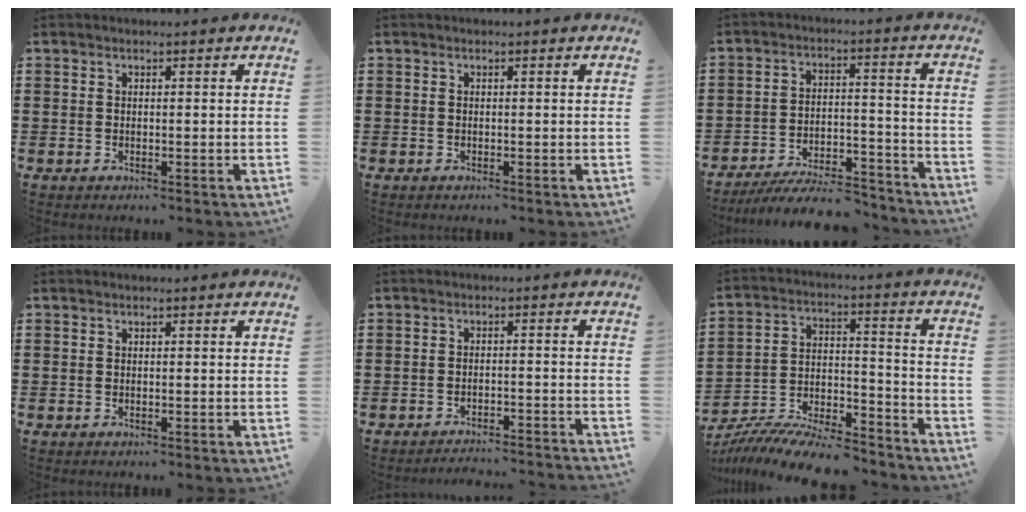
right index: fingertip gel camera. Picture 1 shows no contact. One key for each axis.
{"total": 0.0}
{"total": 8.5, "fx": -7.8, "fy": 1.3, "fz": 3.0, "tx": -0.047, "ty": 0.017, "tz": -0.148}
{"total": 0.0}
{"total": 2.7, "fx": -2.6, "fy": -0.3, "fz": 0.2, "tx": -0.010, "ty": -0.003, "tz": -0.055}
{"total": 10.7, "fx": -10.0, "fy": 1.3, "fz": 3.7, "tx": -0.063, "ty": 0.021, "tz": -0.193}